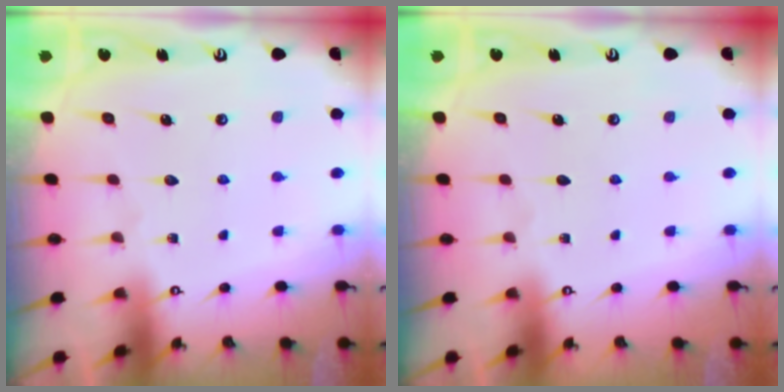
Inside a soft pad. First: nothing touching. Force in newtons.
{"total": 0.0}